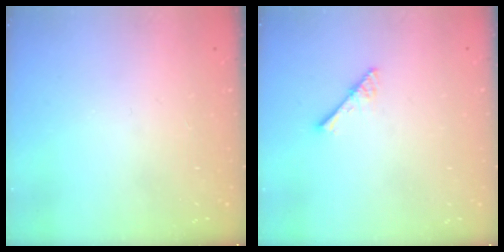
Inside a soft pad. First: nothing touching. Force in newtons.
{"total": 2.9, "press": 2.9, "slide": 0.2}